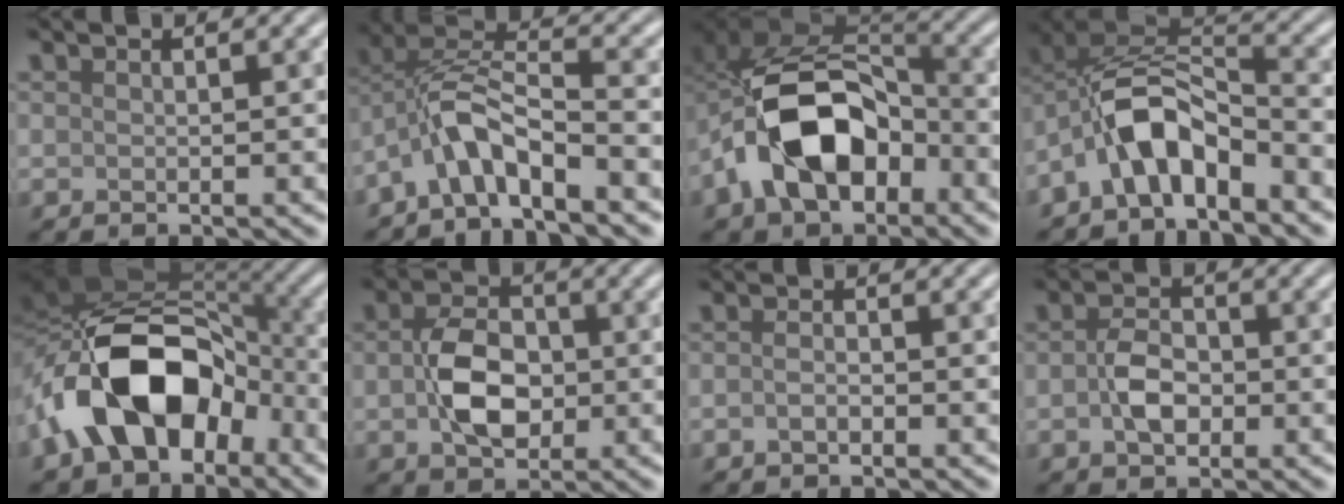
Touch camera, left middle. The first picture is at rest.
{"total": 5.1, "force": [-3.3, 1.3, 3.7], "torque": [-0.076, 0.013, -0.072]}
{"total": 11.8, "force": [-3.8, 7.5, 8.4], "torque": [-0.163, 0.006, -0.073]}
{"total": 6.6, "force": [-3.6, 3.1, 4.7], "torque": [-0.080, 0.014, -0.076]}
{"total": 12.4, "force": [-4.3, 7.8, 8.6], "torque": [-0.148, 0.012, -0.084]}
{"total": 5.1, "force": [-0.4, 3.5, 3.8], "torque": [-0.075, 0.002, -0.006]}
{"total": 0.9, "force": [-0.5, 0.3, 0.6], "torque": [-0.017, 0.004, -0.012]}
{"total": 3.0, "force": [-0.6, 1.9, 2.2], "torque": [-0.046, 0.005, -0.014]}